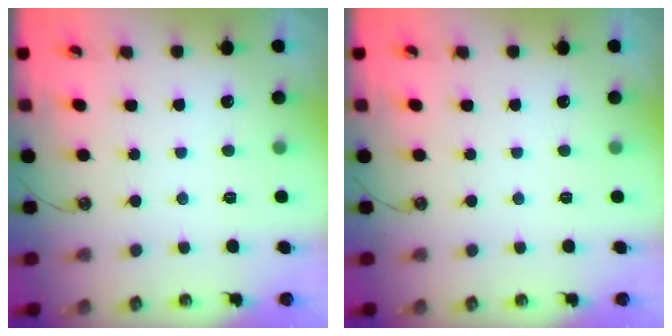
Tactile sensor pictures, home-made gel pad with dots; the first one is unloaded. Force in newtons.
{"total": 0.0}